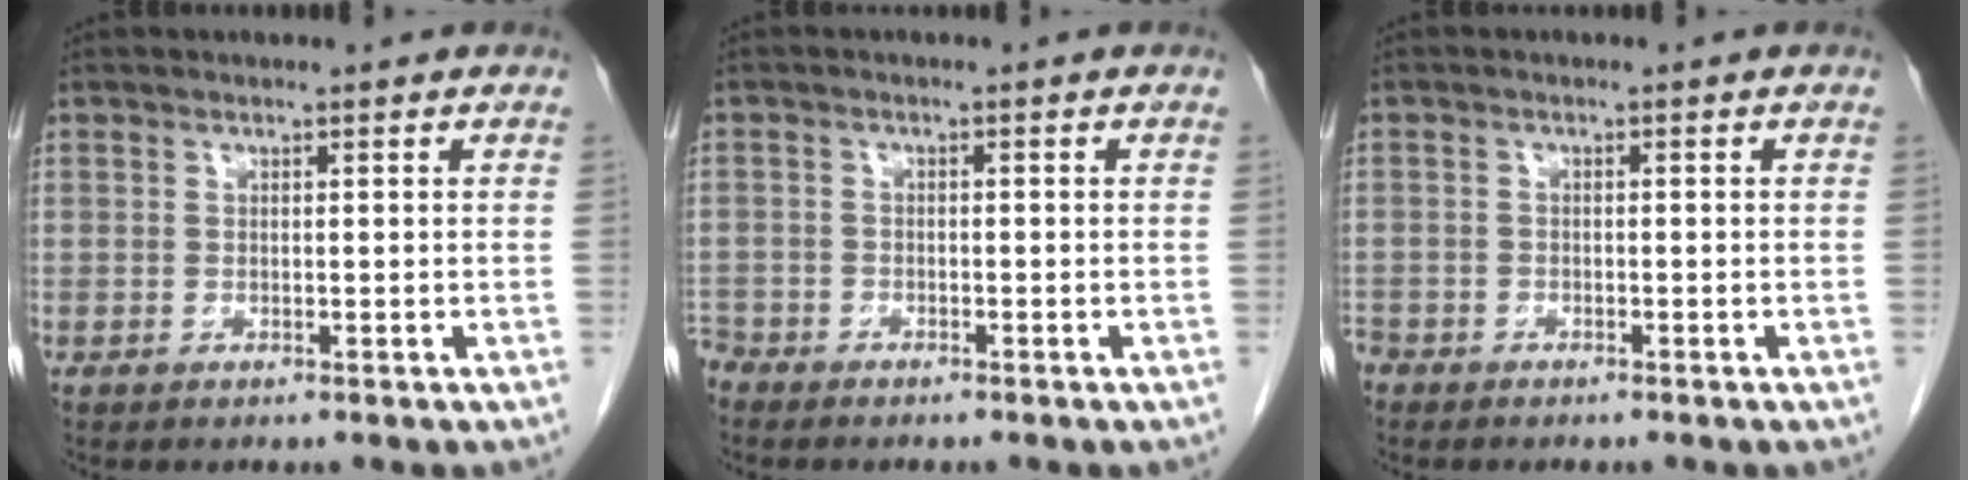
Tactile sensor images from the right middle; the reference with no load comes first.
{"total": 3.4, "force": [-3.2, 1.1, 0.5], "torque": [-0.006, -0.004, -0.057]}
{"total": 2.7, "force": [-2.3, 1.3, 0.6], "torque": [-0.013, 0.000, -0.042]}